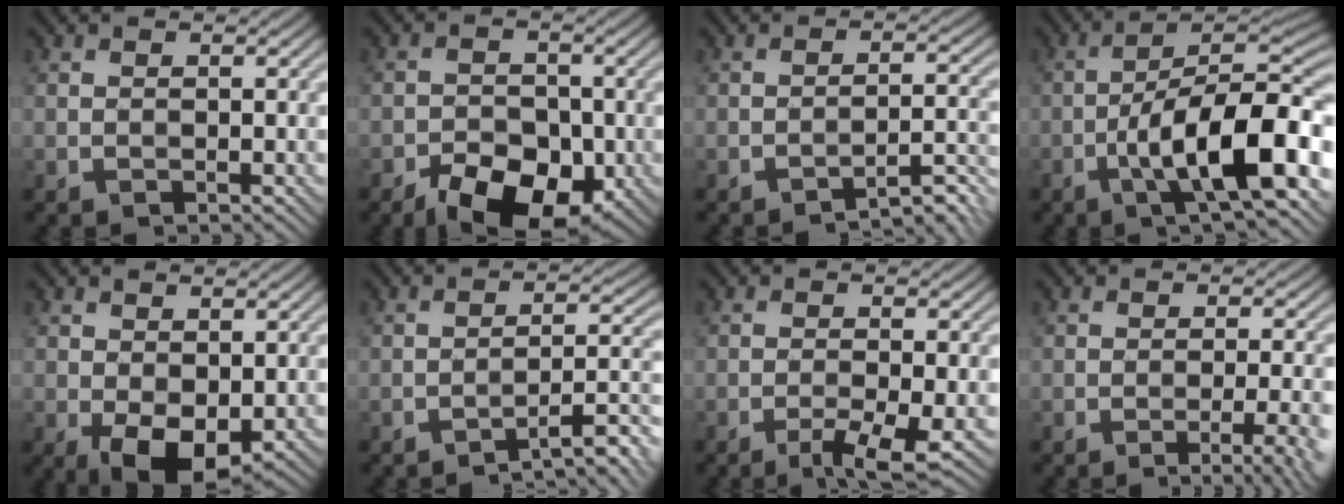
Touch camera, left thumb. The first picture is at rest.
{"total": 9.9, "force": [-5.7, 5.8, 5.6], "torque": [-0.076, -0.006, -0.090]}
{"total": 4.3, "force": [-3.6, 0.4, 2.3], "torque": [-0.030, 0.020, -0.054]}
{"total": 15.5, "force": [-5.9, 5.2, 13.3], "torque": [-0.200, 0.006, -0.103]}
{"total": 6.2, "force": [-1.2, 3.7, 4.8], "torque": [-0.098, -0.013, -0.019]}
{"total": 7.0, "force": [-5.2, 1.2, 4.5], "torque": [-0.061, 0.020, -0.080]}
{"total": 4.1, "force": [-2.3, 0.4, 3.4], "torque": [-0.062, 0.000, -0.041]}
{"total": 5.7, "force": [-2.4, 1.4, 5.0], "torque": [-0.060, 0.006, -0.029]}